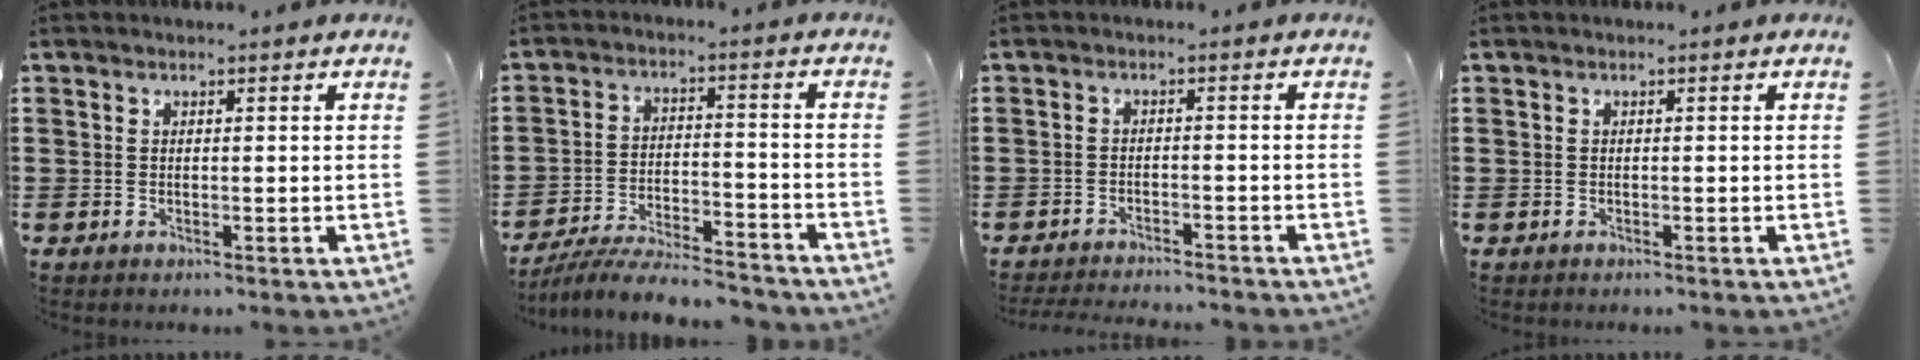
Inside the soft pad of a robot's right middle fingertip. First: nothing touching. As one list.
[{"total": 7.2, "force": [-6.8, 0.6, 2.2], "torque": [-0.041, 0.004, -0.132]}, {"total": 2.5, "force": [-2.5, 0.0, 0.2], "torque": [-0.006, 0.001, -0.053]}, {"total": 0.0}]